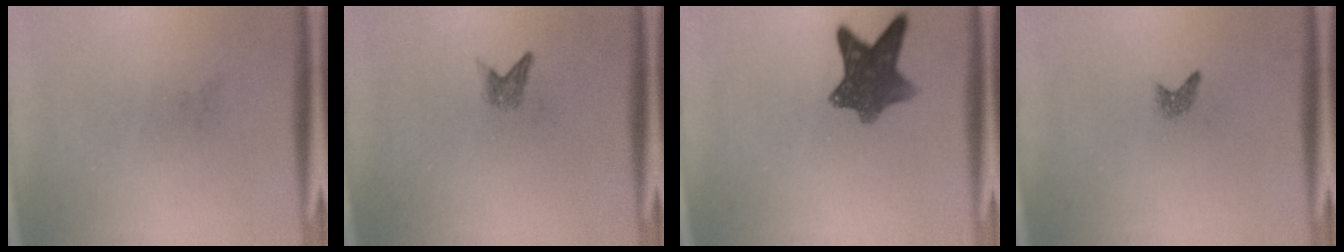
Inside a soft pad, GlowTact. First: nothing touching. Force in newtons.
{"total": 1.3}
{"total": 8.6}
{"total": 0.9}